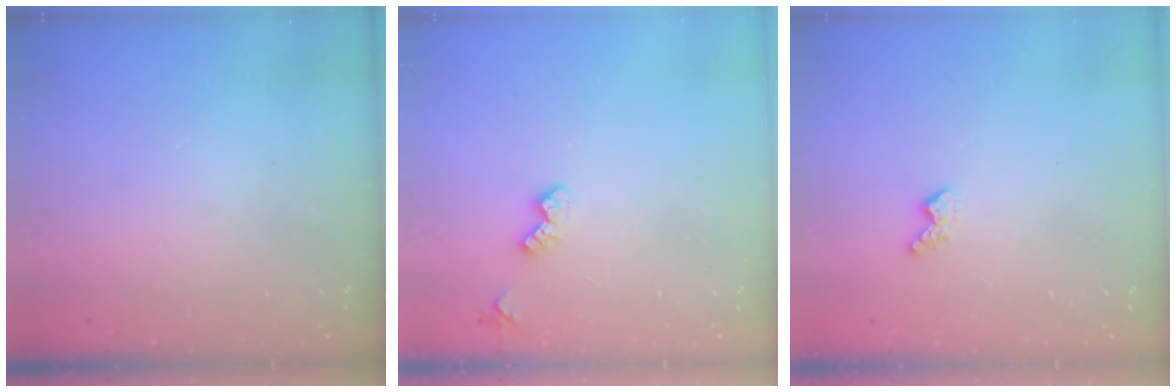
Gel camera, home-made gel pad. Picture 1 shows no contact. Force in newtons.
{"total": 4.3, "press": 4.3, "slide": 0.7}
{"total": 4.4, "press": 4.3, "slide": 0.7}